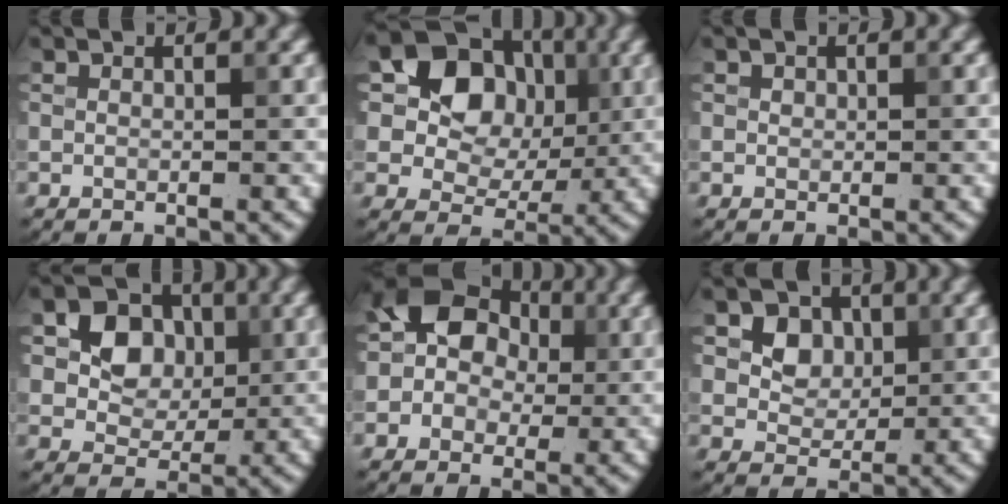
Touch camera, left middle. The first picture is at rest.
{"total": 9.1, "force": [2.3, 7.1, 5.1], "torque": [-0.076, 0.012, 0.026]}
{"total": 0.6, "force": [0.3, 0.4, 0.2], "torque": [-0.003, 0.006, 0.003]}
{"total": 5.3, "force": [0.9, 4.4, 2.8], "torque": [-0.046, 0.003, 0.004]}
{"total": 7.2, "force": [1.6, 6.0, 3.7], "torque": [-0.047, 0.032, -0.004]}
{"total": 3.6, "force": [1.0, 2.9, 1.8], "torque": [-0.036, -0.009, 0.025]}